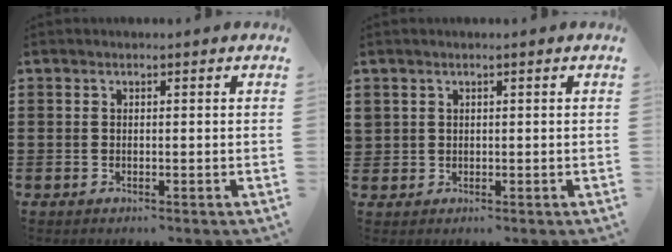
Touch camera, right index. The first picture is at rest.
{"total": 1.1, "force": [0.5, 0.9, 0.0], "torque": [-0.004, 0.004, 0.011]}